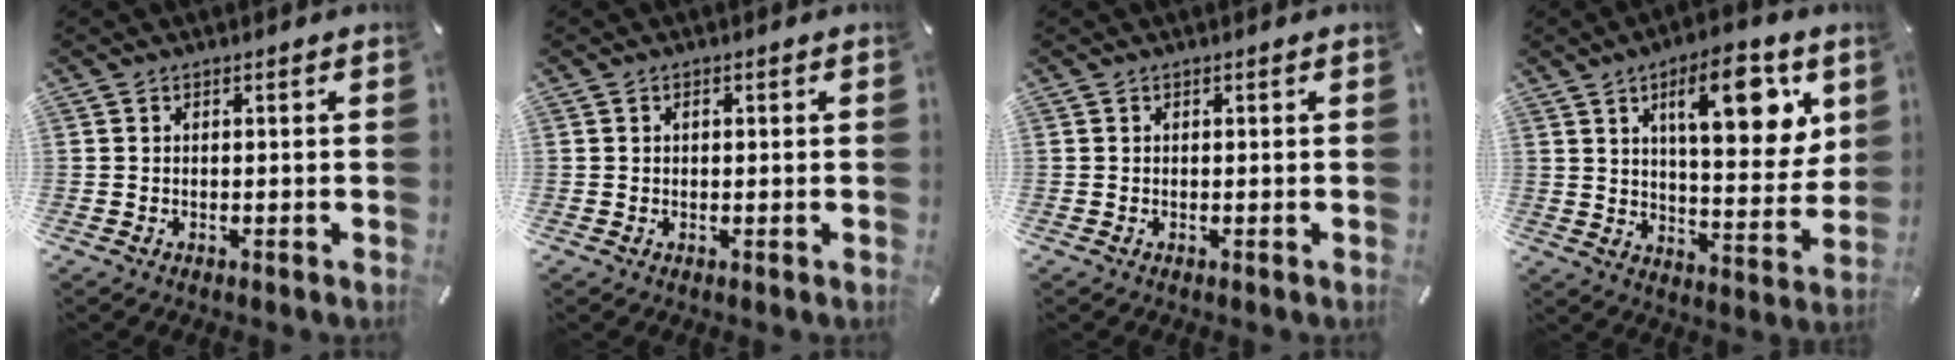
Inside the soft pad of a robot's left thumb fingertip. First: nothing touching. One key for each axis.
{"total": 0.8, "fx": 0.2, "fy": 0.6, "fz": 0.5, "tx": -0.011, "ty": 0.003, "tz": 0.003}
{"total": 0.0}
{"total": 16.9, "fx": 7.7, "fy": 6.6, "fz": 13.6, "tx": -0.183, "ty": -0.028, "tz": 0.114}